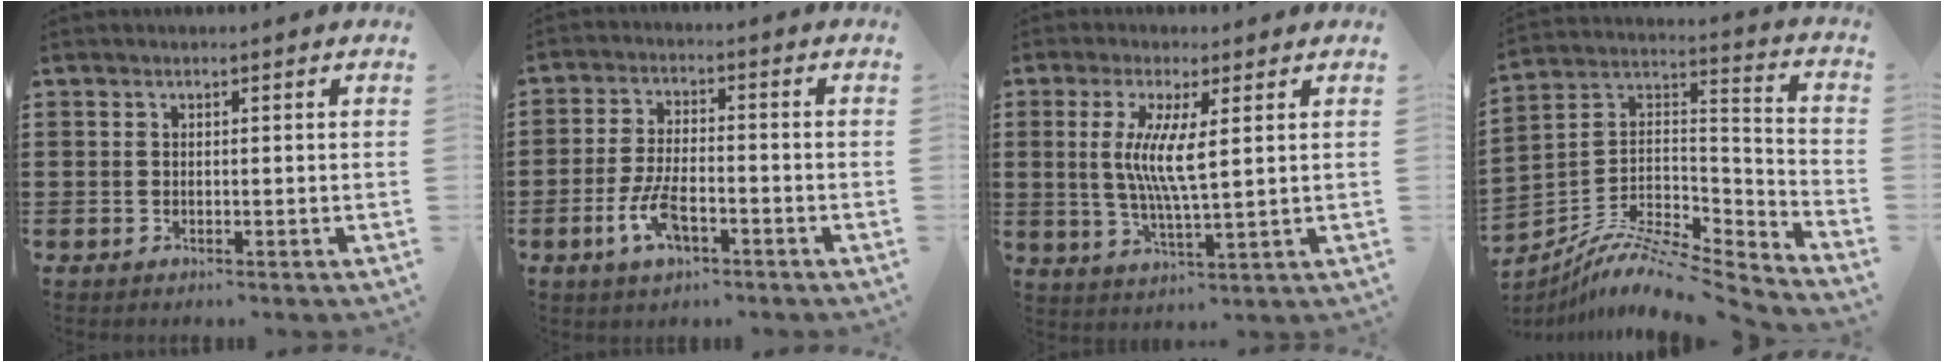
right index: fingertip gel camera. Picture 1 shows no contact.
{"total": 6.7, "force": [-2.8, 2.8, 5.3], "torque": [-0.121, -0.003, -0.056]}
{"total": 7.2, "force": [1.4, 1.2, 7.0], "torque": [-0.137, -0.003, 0.023]}
{"total": 7.9, "force": [-6.7, 2.0, 3.8], "torque": [-0.080, -0.001, -0.139]}